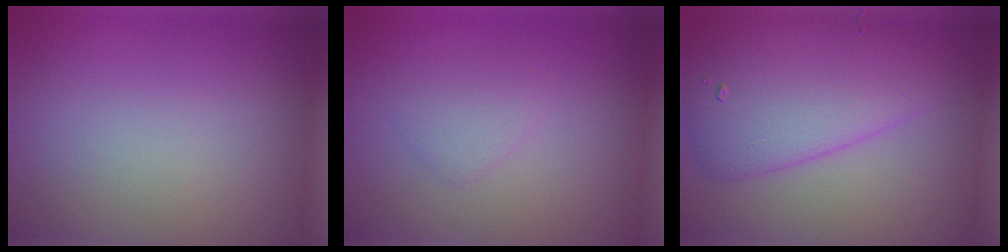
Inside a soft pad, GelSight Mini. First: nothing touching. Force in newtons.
{"total": 1.4, "press": 1.4, "slide": 0.1}
{"total": 6.5, "press": 6.5, "slide": 0.2}